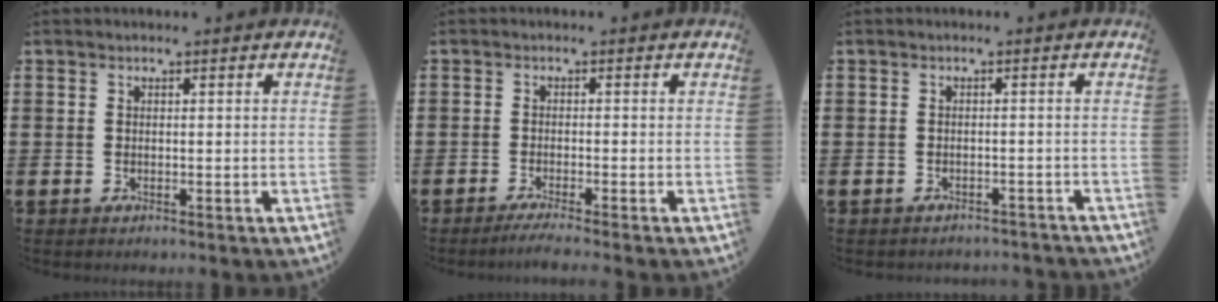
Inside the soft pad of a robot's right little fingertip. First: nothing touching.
{"total": 1.4, "force": [-1.1, -0.1, 0.9], "torque": [-0.014, 0.001, -0.021]}
{"total": 1.0, "force": [-1.0, 0.0, -0.1], "torque": [-0.002, 0.001, -0.022]}